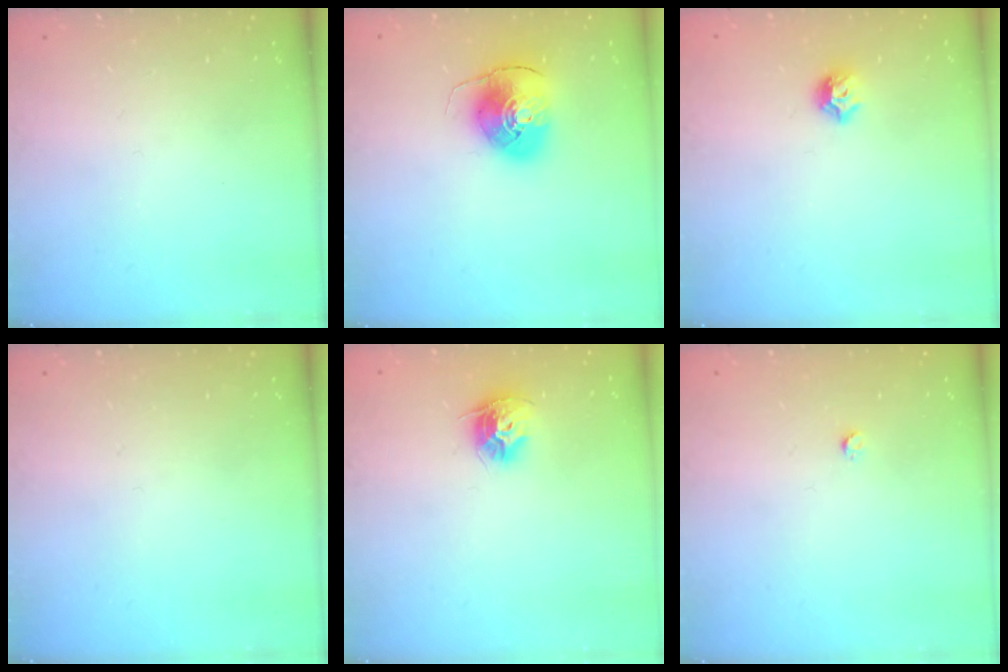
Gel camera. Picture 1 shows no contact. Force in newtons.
{"total": 8.6, "press": 8.5, "slide": 1.1}
{"total": 6.3, "press": 6.2, "slide": 0.9}
{"total": 0.0}
{"total": 9.9, "press": 9.9, "slide": 0.5}
{"total": 2.4, "press": 2.4, "slide": 0.3}